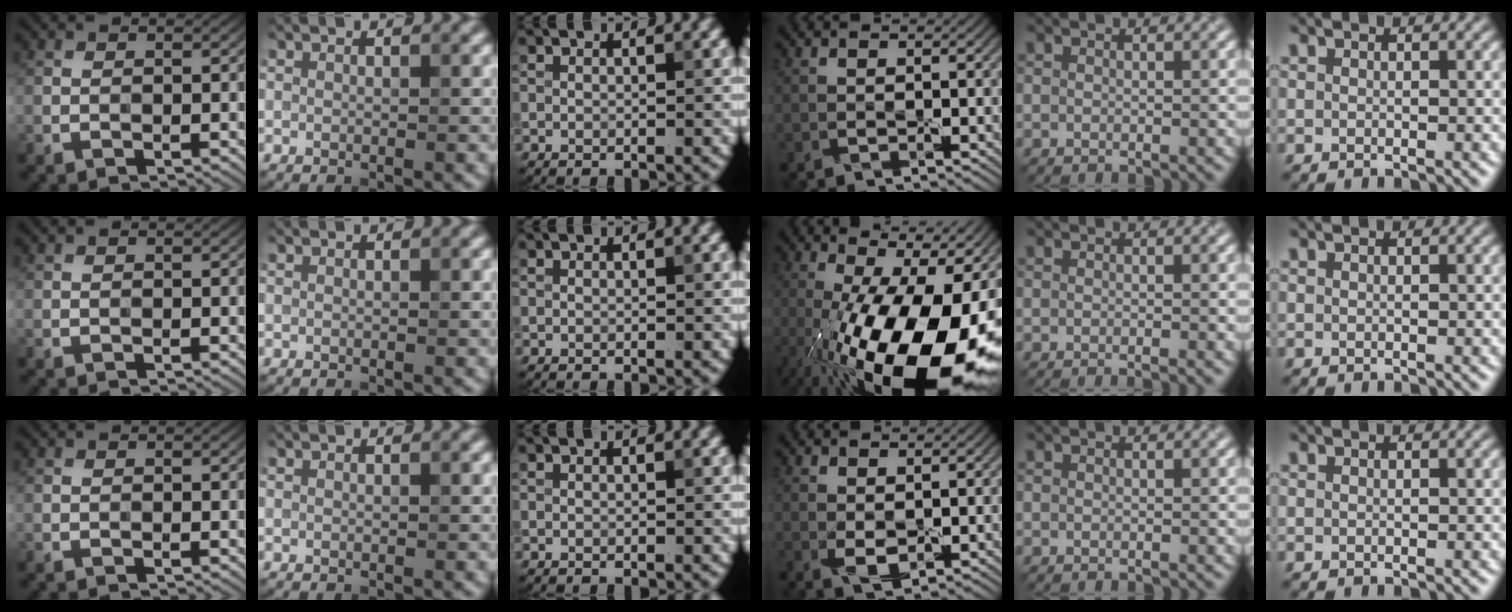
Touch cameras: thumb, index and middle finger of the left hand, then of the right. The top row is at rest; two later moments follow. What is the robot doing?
{"motion": "peel", "object": "cling film"}